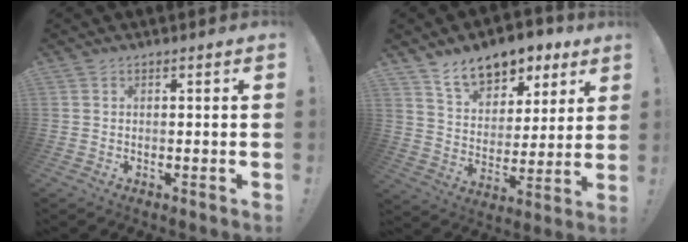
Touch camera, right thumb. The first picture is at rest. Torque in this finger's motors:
{"motor_torque": [1.01, 1.72, 0.29, 0.09, 0.08]}